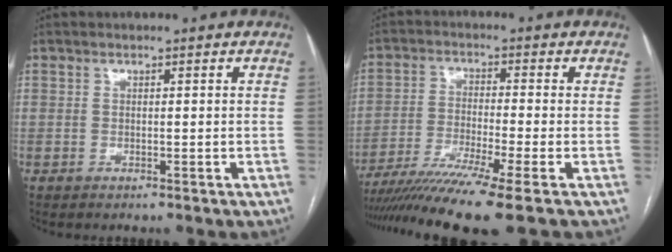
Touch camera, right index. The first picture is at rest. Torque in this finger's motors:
{"motor_torque": [1.22, -0.92, 0.88, 0.21]}